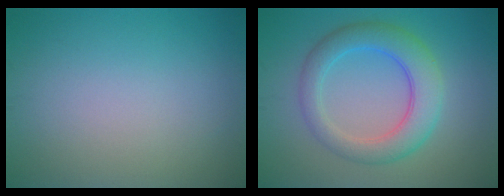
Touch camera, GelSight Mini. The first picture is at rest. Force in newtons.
{"total": 5.4, "press": 5.4, "slide": 0.3}